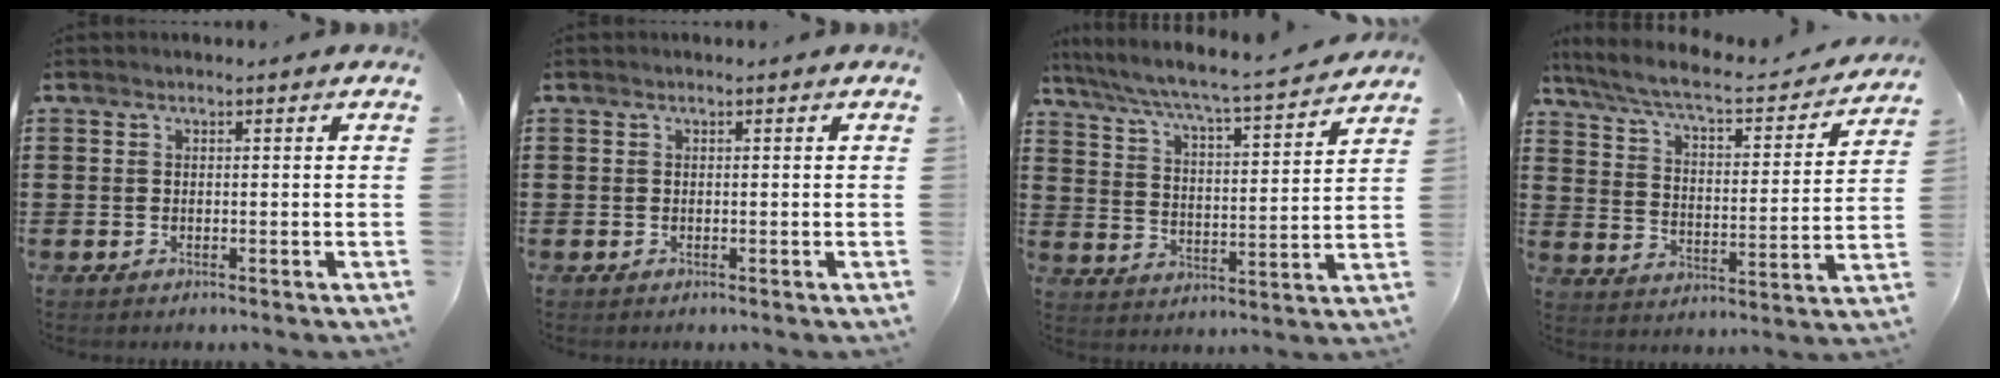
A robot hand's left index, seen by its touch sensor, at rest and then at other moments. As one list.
[{"total": 0.0}, {"total": 5.1, "force": [4.6, -0.4, 2.1], "torque": [-0.064, -0.041, 0.067]}, {"total": 6.4, "force": [5.6, 0.6, 3.1], "torque": [-0.087, -0.038, 0.090]}]